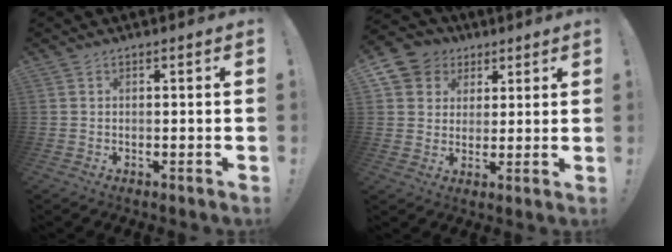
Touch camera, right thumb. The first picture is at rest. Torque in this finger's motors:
{"motor_torque": [-0.37, 0.51, 0.09, -0.02, 0.19]}